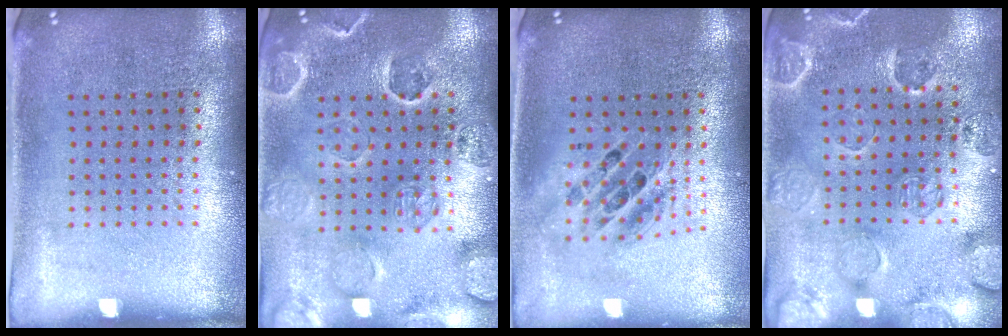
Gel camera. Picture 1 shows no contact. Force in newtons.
{"total": 2.8, "press": 2.7, "slide": 0.6}
{"total": 1.7, "press": 1.4, "slide": 1.0}
{"total": 2.4, "press": 2.0, "slide": 1.4}